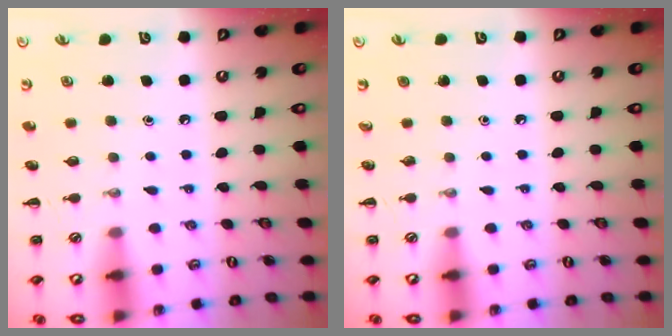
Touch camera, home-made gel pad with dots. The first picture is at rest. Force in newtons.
{"total": 0.0}